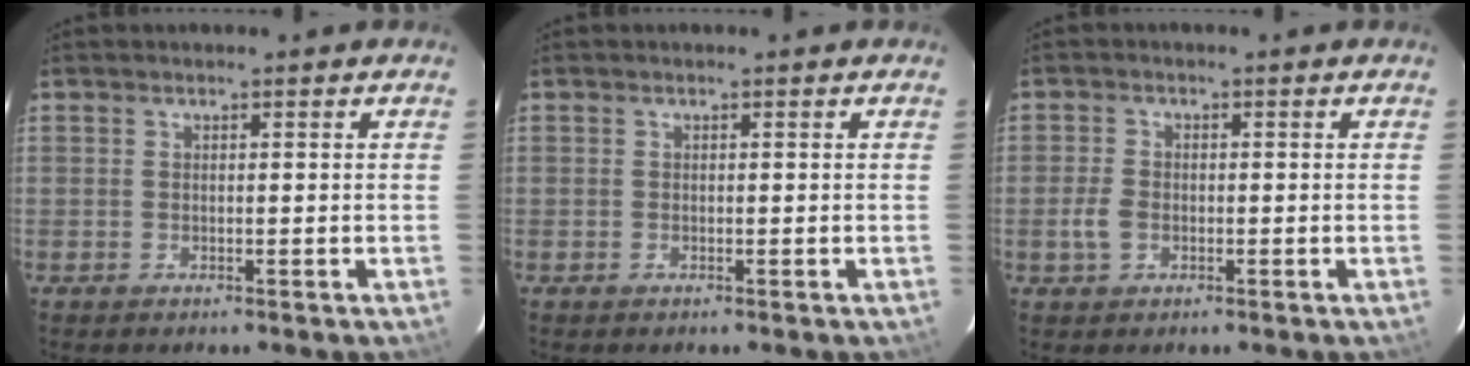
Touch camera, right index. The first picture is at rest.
{"total": 0.0}
{"total": 3.5, "force": [-1.1, 2.4, 2.2], "torque": [-0.054, 0.002, -0.019]}